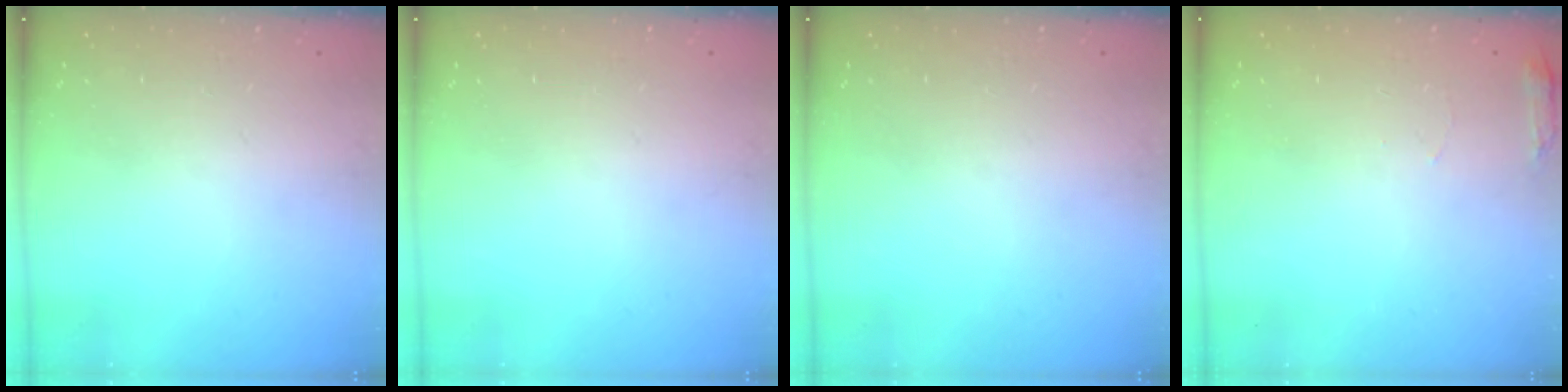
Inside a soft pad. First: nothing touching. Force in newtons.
{"total": 0.0}
{"total": 0.0}
{"total": 5.2, "press": 5.0, "slide": 1.3}